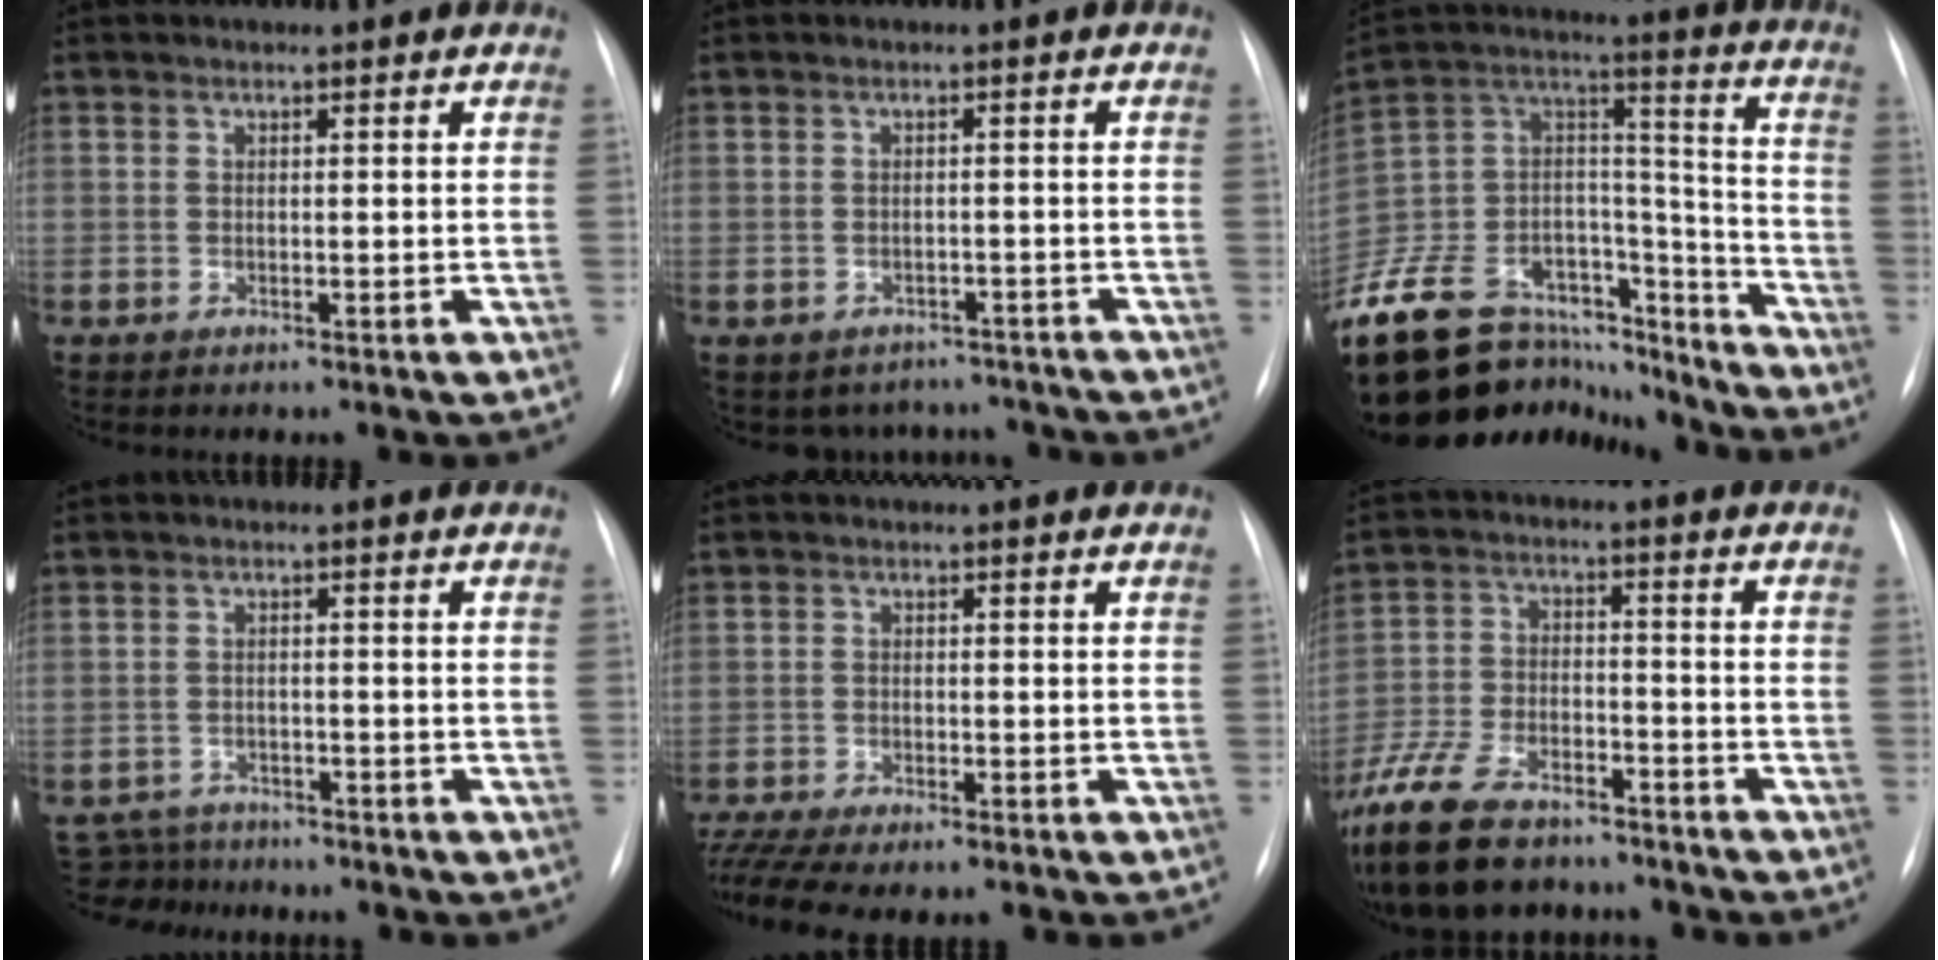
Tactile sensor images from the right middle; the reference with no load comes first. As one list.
[{"total": 5.9, "force": [-5.1, 3.0, 0.0], "torque": [0.012, 0.019, -0.058]}, {"total": 30.0, "force": [-23.5, 13.3, 13.0], "torque": [-0.268, 0.025, -0.372]}, {"total": 4.7, "force": [-4.3, 1.5, -1.0], "torque": [0.017, 0.002, -0.071]}, {"total": 8.7, "force": [-7.0, 2.3, 4.6], "torque": [-0.084, 0.000, -0.108]}, {"total": 18.2, "force": [-13.8, 7.8, 8.9], "torque": [-0.229, -0.016, -0.234]}]